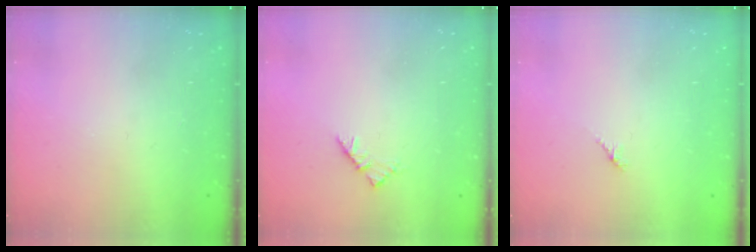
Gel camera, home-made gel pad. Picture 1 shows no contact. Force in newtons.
{"total": 2.9, "press": 2.8, "slide": 0.7}
{"total": 1.7, "press": 1.6, "slide": 0.5}